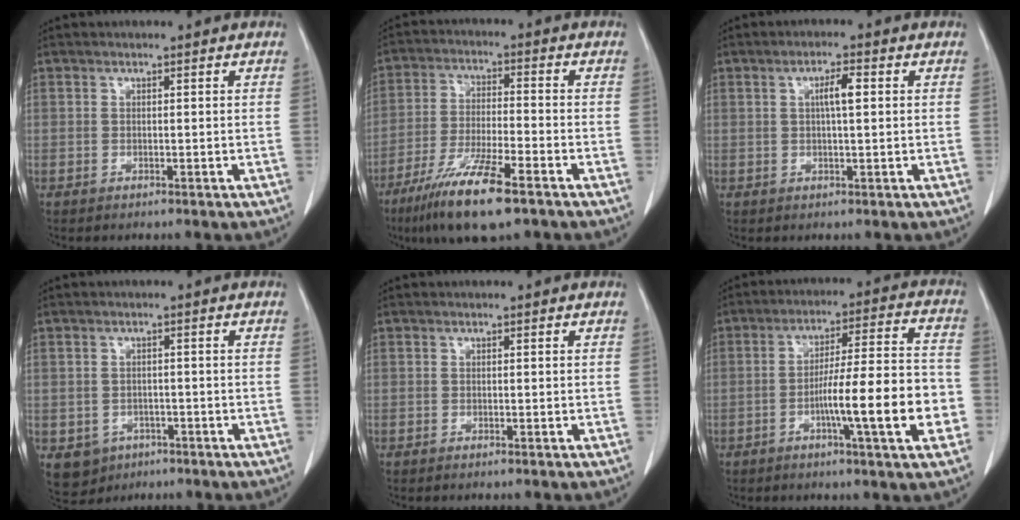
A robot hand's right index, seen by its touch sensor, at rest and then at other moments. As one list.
[{"total": 12.3, "force": [-7.8, 1.3, 9.4], "torque": [-0.181, -0.030, -0.138]}, {"total": 3.3, "force": [0.7, 0.4, 3.2], "torque": [-0.058, 0.004, 0.011]}, {"total": 4.9, "force": [-2.4, 4.0, 1.2], "torque": [-0.016, 0.003, -0.029]}, {"total": 0.0}, {"total": 14.0, "force": [-4.1, 0.7, 13.4], "torque": [-0.206, 0.007, -0.062]}]